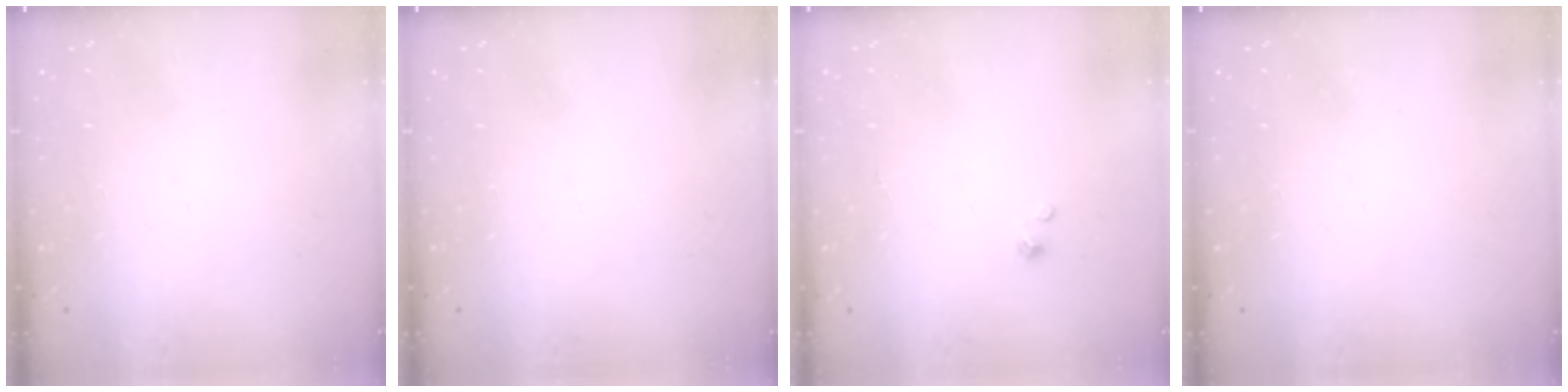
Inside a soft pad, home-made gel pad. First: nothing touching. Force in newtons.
{"total": 0.0}
{"total": 0.7, "press": 0.7, "slide": 0.1}
{"total": 0.0}